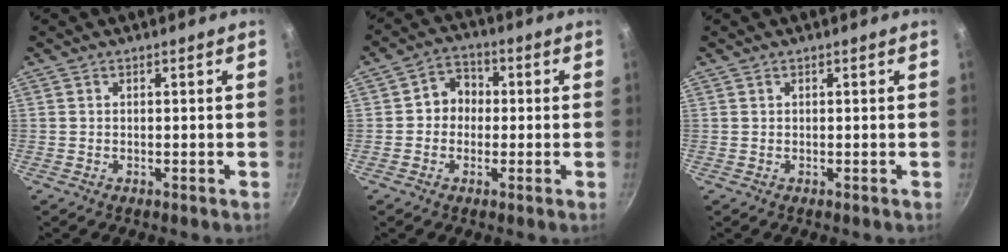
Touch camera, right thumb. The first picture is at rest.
{"total": 5.8, "force": [-0.1, 5.1, 2.8], "torque": [-0.005, 0.013, -0.013]}
{"total": 0.0}